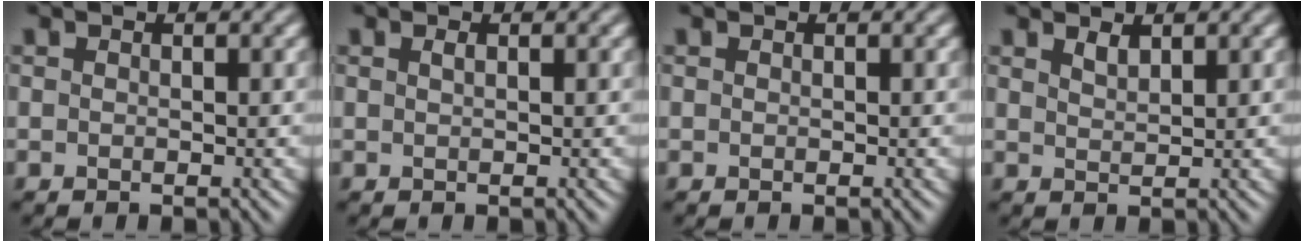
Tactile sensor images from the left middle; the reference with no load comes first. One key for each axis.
{"total": 0.6, "fx": 0.3, "fy": 0.2, "fz": 0.5, "tx": -0.008, "ty": 0.003, "tz": 0.005}
{"total": 0.0}
{"total": 1.2, "fx": 1.0, "fy": 0.3, "fz": 0.5, "tx": -0.011, "ty": -0.001, "tz": 0.021}